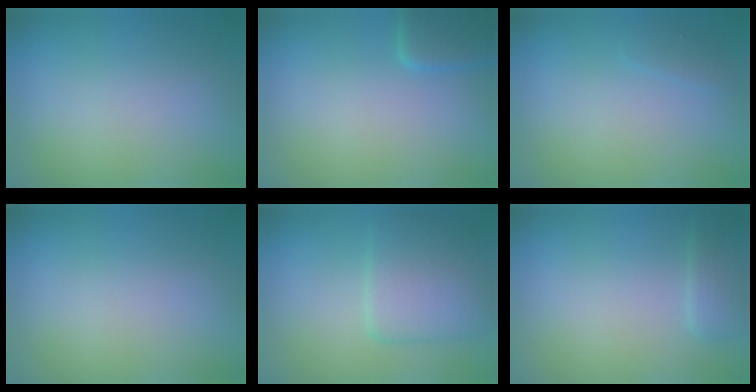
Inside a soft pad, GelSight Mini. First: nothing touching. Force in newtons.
{"total": 2.5, "press": 2.5, "slide": 0.2}
{"total": 0.8, "press": 0.8, "slide": 0.1}
{"total": 0.0}
{"total": 4.6, "press": 4.6, "slide": 0.4}
{"total": 1.8, "press": 1.8, "slide": 0.1}